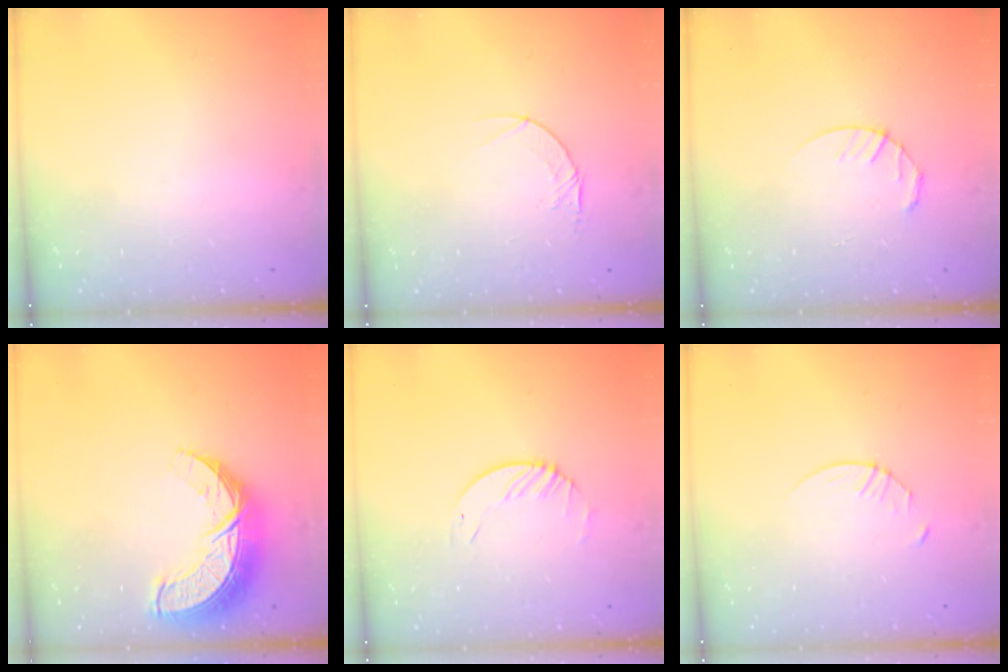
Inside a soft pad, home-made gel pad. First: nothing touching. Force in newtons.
{"total": 4.1, "press": 4.1, "slide": 0.4}
{"total": 3.9, "press": 3.9, "slide": 0.5}
{"total": 14.4, "press": 14.4, "slide": 1.0}
{"total": 1.6, "press": 1.6, "slide": 0.2}
{"total": 2.9, "press": 2.9, "slide": 0.4}